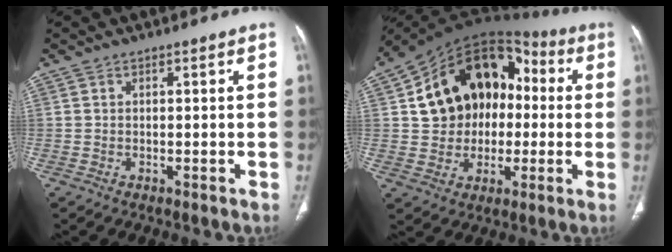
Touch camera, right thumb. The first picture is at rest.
{"total": 20.6, "force": [2.0, 15.5, 13.5], "torque": [-0.178, 0.040, 0.034]}